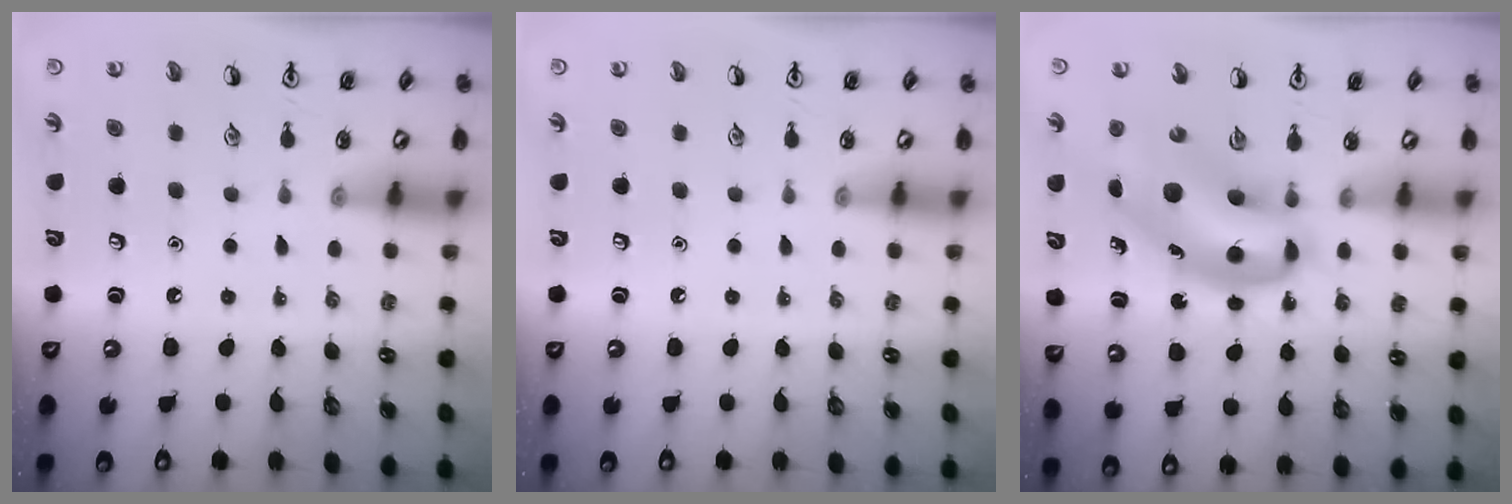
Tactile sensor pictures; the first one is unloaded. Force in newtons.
{"total": 0.0}
{"total": 10.6, "press": 10.1, "slide": 3.1}